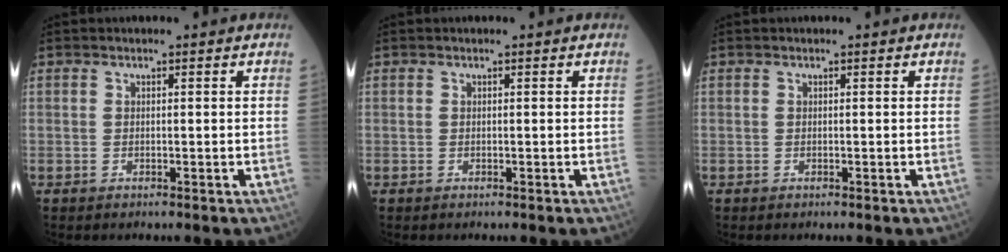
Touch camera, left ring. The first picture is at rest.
{"total": 0.0}
{"total": 0.0}